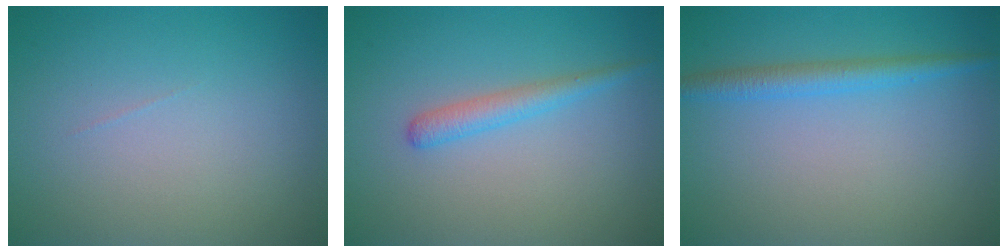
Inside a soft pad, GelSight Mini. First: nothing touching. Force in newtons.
{"total": 1.9, "press": 1.9, "slide": 0.1}
{"total": 2.4, "press": 2.4, "slide": 0.1}